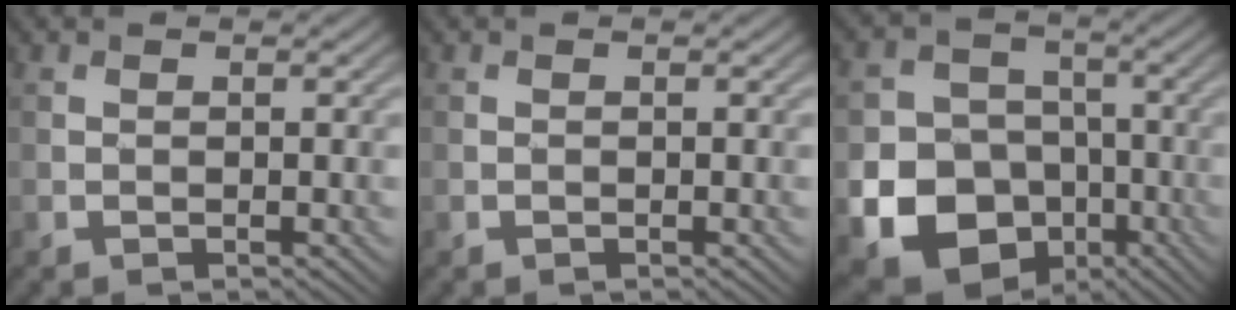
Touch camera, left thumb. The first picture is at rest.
{"total": 0.0}
{"total": 16.1, "force": [-6.3, 13.6, 6.0], "torque": [-0.142, -0.057, -0.123]}